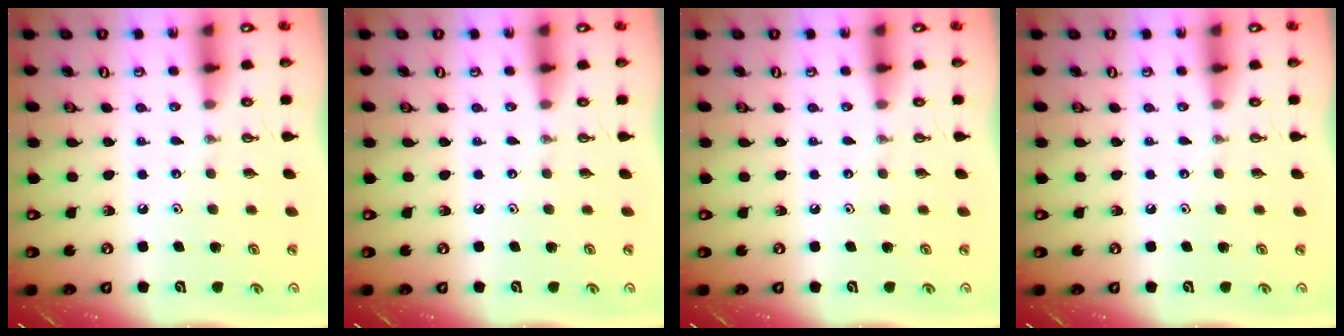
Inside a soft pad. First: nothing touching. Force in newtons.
{"total": 0.0}
{"total": 0.0}
{"total": 0.0}